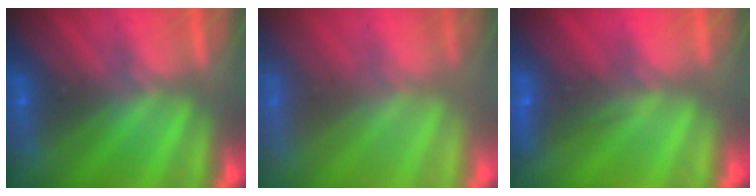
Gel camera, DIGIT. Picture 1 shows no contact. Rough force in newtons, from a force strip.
{"total": 2.8}
{"total": 2.9}